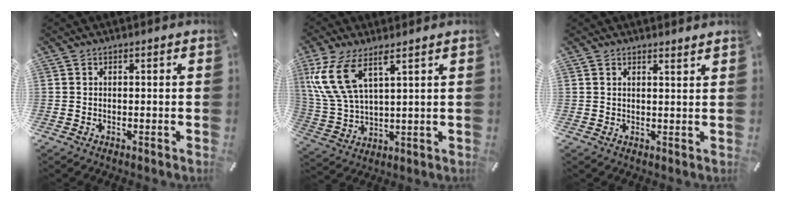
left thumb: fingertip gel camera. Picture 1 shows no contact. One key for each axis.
{"total": 11.5, "fx": 6.6, "fy": 4.7, "fz": 8.2, "tx": -0.201, "ty": -0.020, "tz": 0.120}
{"total": 1.6, "fx": 1.6, "fy": -0.2, "fz": 0.3, "tx": -0.008, "ty": -0.007, "tz": 0.030}